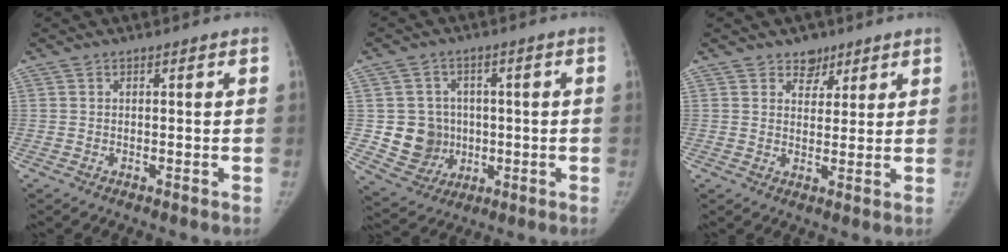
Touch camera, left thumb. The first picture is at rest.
{"total": 9.4, "force": [-0.2, 8.9, 3.0], "torque": [-0.014, 0.006, 0.010]}
{"total": 4.2, "force": [2.9, 2.9, 1.1], "torque": [0.009, -0.017, 0.044]}